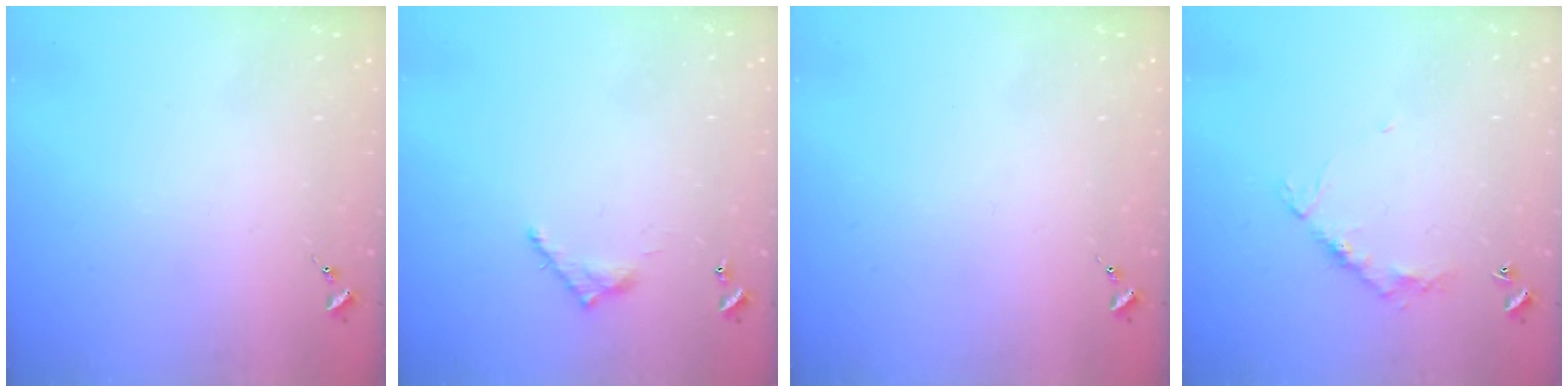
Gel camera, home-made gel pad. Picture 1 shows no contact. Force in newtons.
{"total": 6.3, "press": 6.3, "slide": 0.4}
{"total": 0.0}
{"total": 8.1, "press": 8.1, "slide": 0.7}